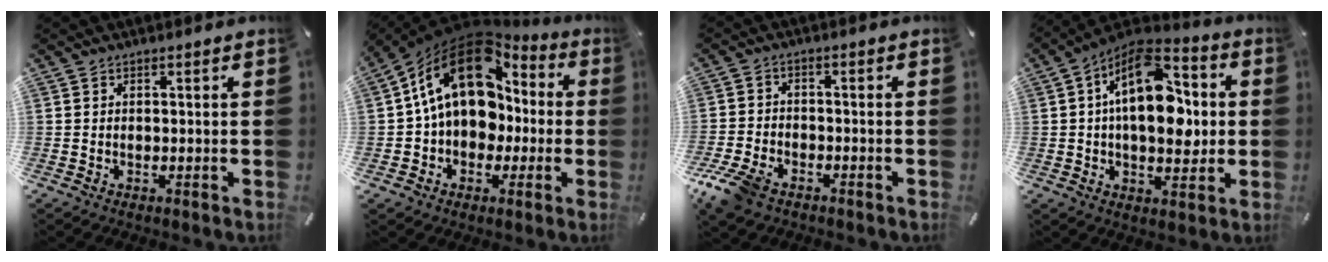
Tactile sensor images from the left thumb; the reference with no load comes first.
{"total": 19.4, "force": [3.9, 14.3, 12.5], "torque": [-0.236, -0.014, 0.067]}
{"total": 6.7, "force": [-4.5, 3.7, 3.1], "torque": [-0.083, 0.014, -0.091]}
{"total": 18.1, "force": [2.4, 10.7, 14.4], "torque": [-0.237, -0.011, 0.040]}